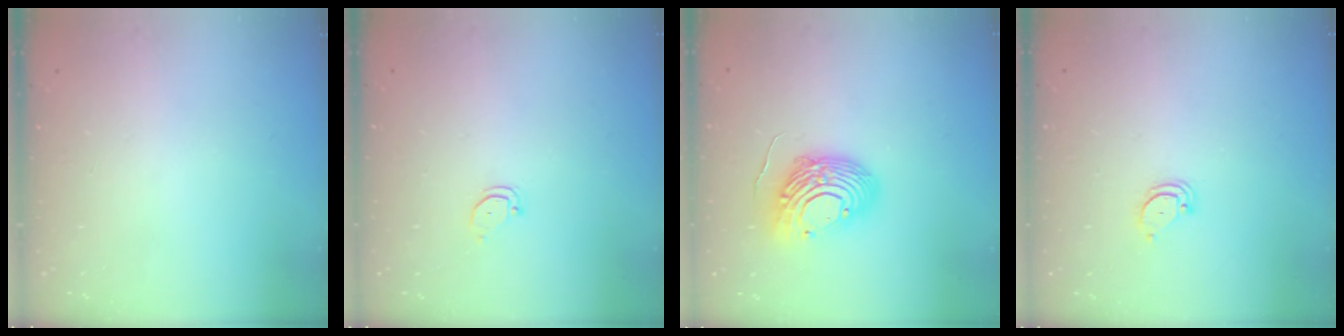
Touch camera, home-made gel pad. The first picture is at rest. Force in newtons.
{"total": 2.4, "press": 2.4, "slide": 0.2}
{"total": 12.9, "press": 12.9, "slide": 1.2}
{"total": 2.7, "press": 2.7, "slide": 0.2}